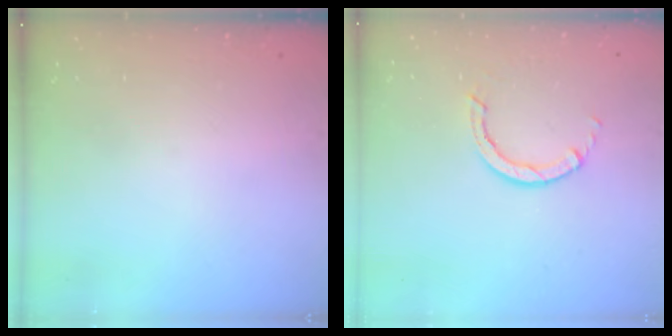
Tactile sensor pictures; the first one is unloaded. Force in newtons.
{"total": 2.8, "press": 2.8, "slide": 0.2}